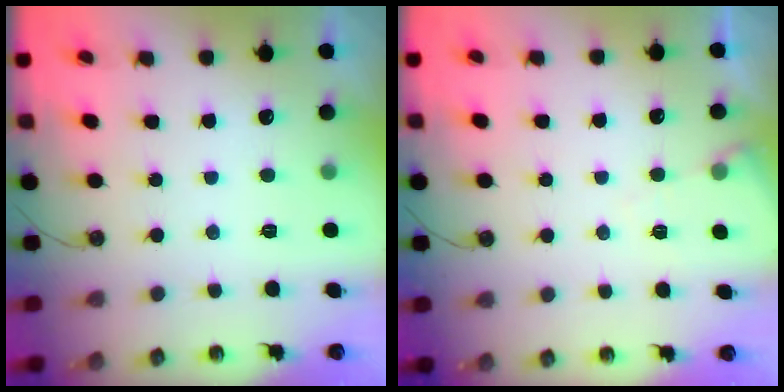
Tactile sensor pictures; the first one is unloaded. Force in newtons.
{"total": 5.0, "press": 5.0, "slide": 0.7}